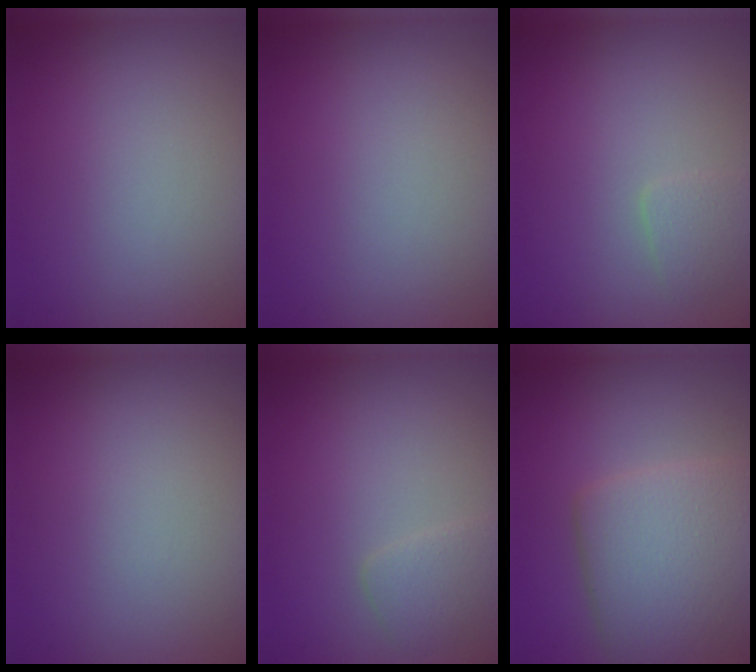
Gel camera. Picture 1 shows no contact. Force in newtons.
{"total": 0.0}
{"total": 1.2, "press": 1.2, "slide": 0.0}
{"total": 0.0}
{"total": 1.7, "press": 1.7, "slide": 0.1}
{"total": 6.3, "press": 6.3, "slide": 0.2}